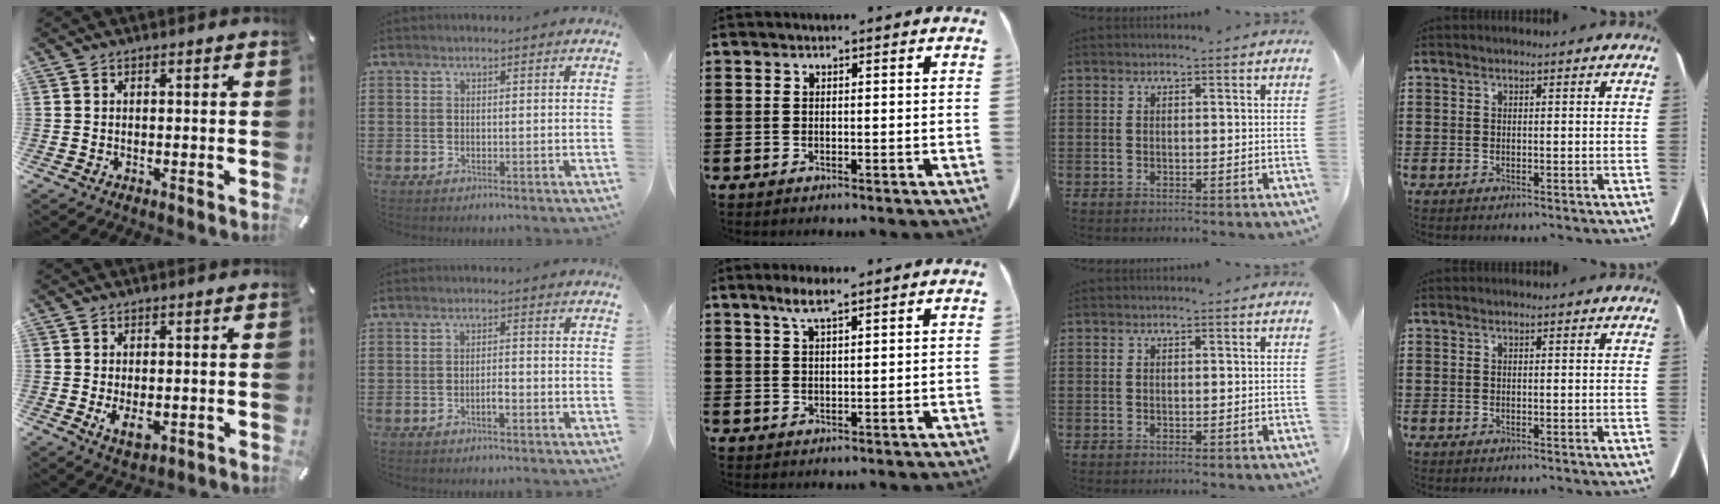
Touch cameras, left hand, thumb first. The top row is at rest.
{"thumb": {"total": 4.3, "force": [-0.7, 2.5, 3.5], "torque": [-0.078, -0.009, -0.017]}, "index": {"total": 1.9, "force": [-0.9, 0.5, 1.6], "torque": [-0.030, 0.002, -0.016]}, "middle": {"total": 3.4, "force": [2.3, 0.5, 2.5], "torque": [-0.054, 0.004, 0.040]}}